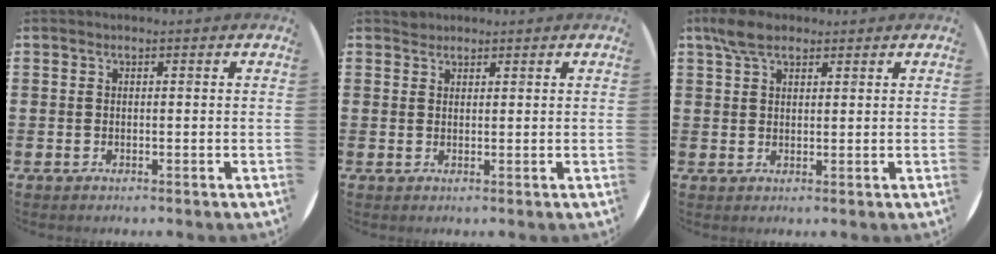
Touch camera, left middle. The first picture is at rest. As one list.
[{"total": 1.1, "force": [1.1, 0.4, -0.1], "torque": [0.001, 0.002, 0.022]}, {"total": 4.0, "force": [2.9, 1.9, 2.0], "torque": [-0.038, 0.005, 0.053]}]